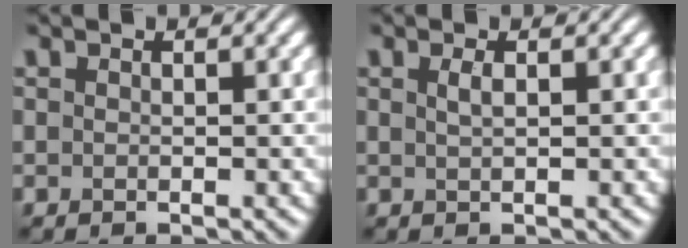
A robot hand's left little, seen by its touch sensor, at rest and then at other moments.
{"total": 1.0, "force": [0.4, 0.3, 0.9], "torque": [-0.017, 0.004, 0.007]}